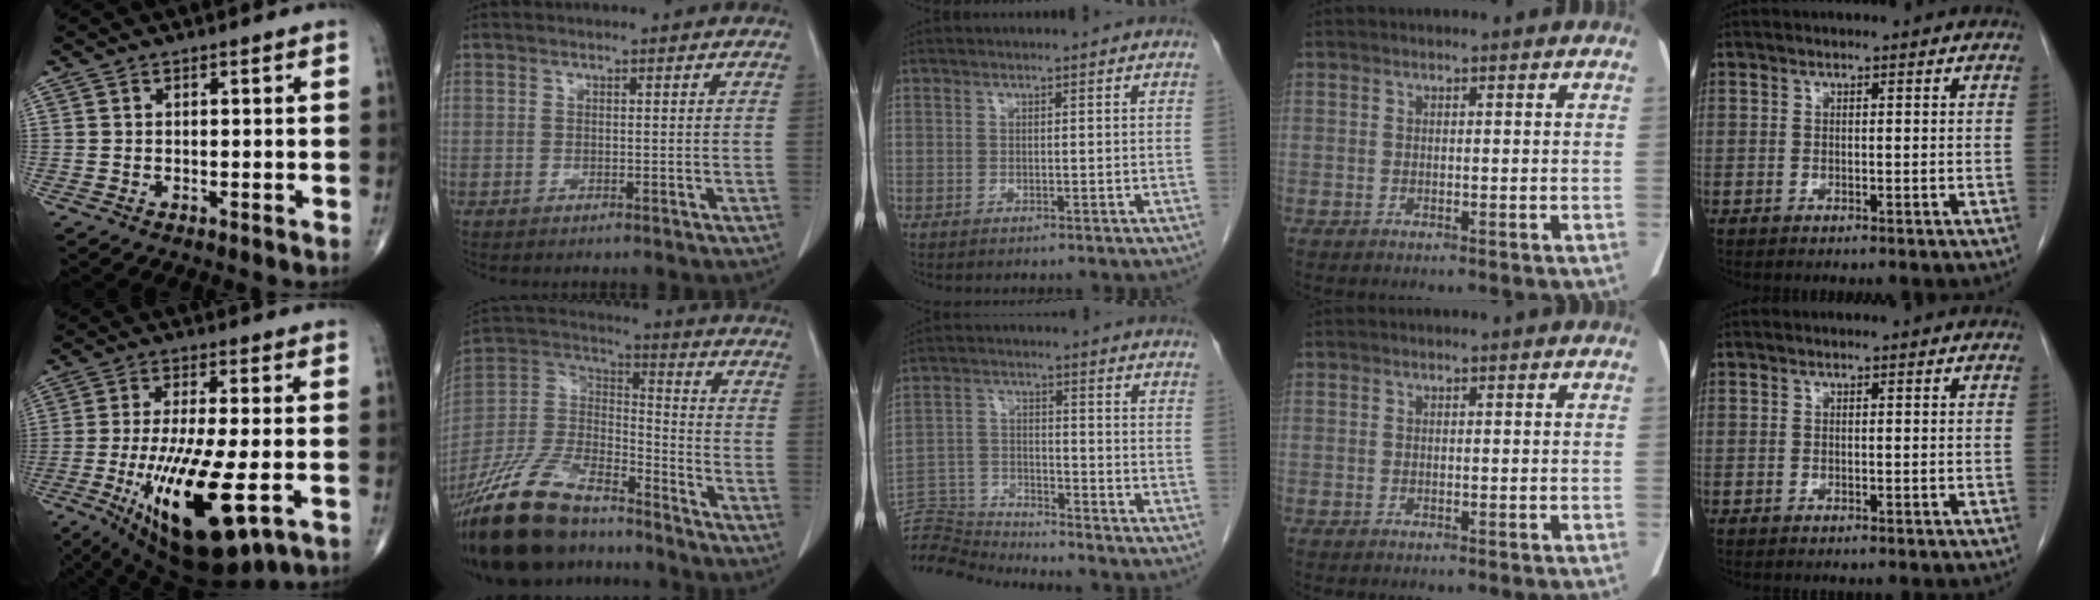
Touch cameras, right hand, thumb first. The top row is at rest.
{"thumb": {"total": 20.4, "force": [-6.1, 6.4, 18.4], "torque": [-0.355, -0.025, -0.085]}, "index": {"total": 20.7, "force": [-16.7, 7.1, 9.8], "torque": [-0.228, 0.000, -0.311]}, "middle": {"total": 8.7, "force": [-8.5, -1.3, -0.7], "torque": [0.008, 0.006, -0.161]}}